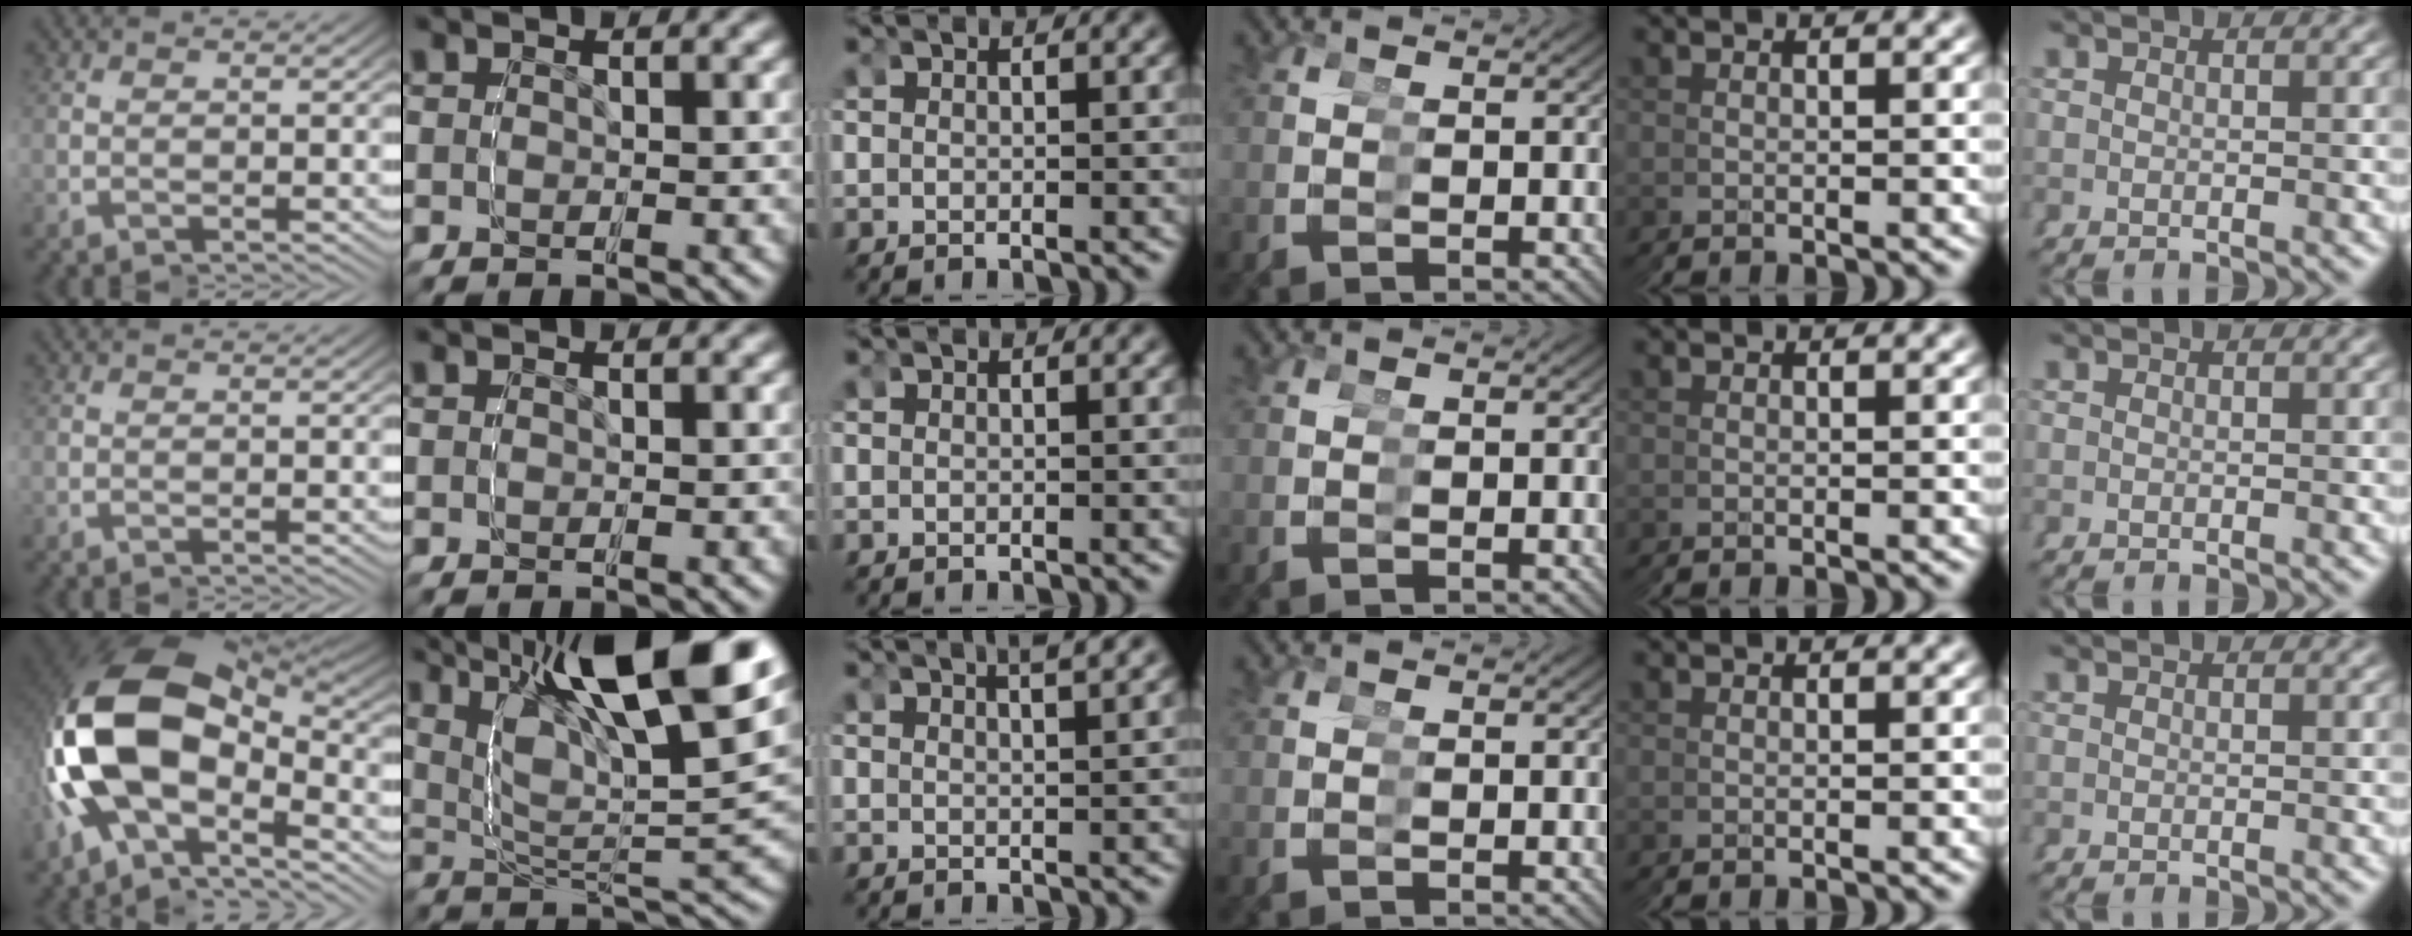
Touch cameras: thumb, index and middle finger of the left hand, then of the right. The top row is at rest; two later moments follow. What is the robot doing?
{"motion": "grasp_and_lifting", "object": "glue stick"}